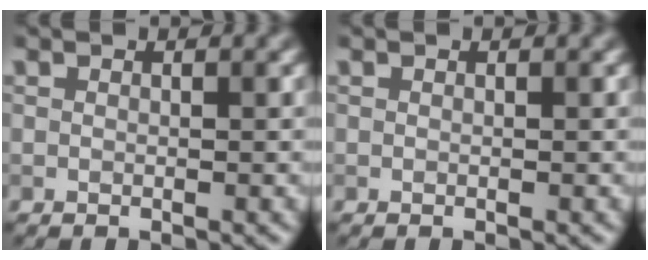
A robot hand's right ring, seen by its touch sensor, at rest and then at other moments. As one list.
[{"total": 0.0}]